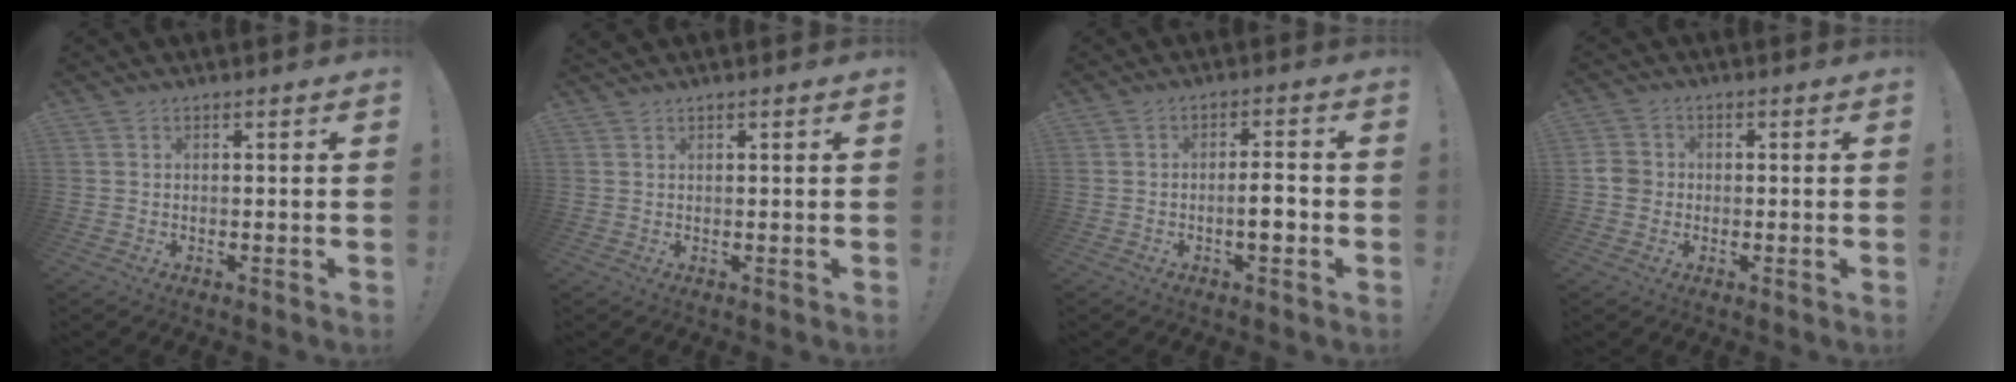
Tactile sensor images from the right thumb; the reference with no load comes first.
{"total": 0.6, "force": [0.5, 0.0, 0.2], "torque": [-0.010, 0.003, 0.011]}
{"total": 5.3, "force": [-1.6, 1.2, 5.0], "torque": [-0.071, 0.003, -0.030]}
{"total": 4.3, "force": [-0.8, 3.9, 1.6], "torque": [-0.029, 0.011, -0.014]}